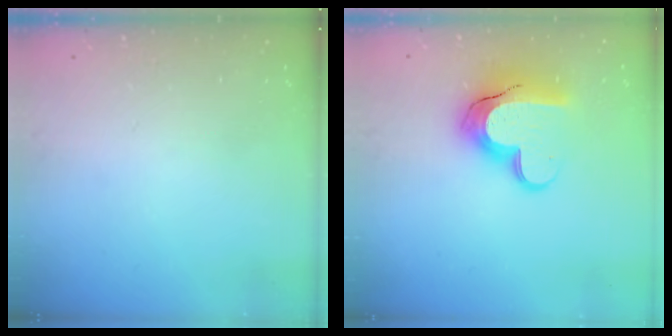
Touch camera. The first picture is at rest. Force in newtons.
{"total": 16.0, "press": 16.0, "slide": 1.0}